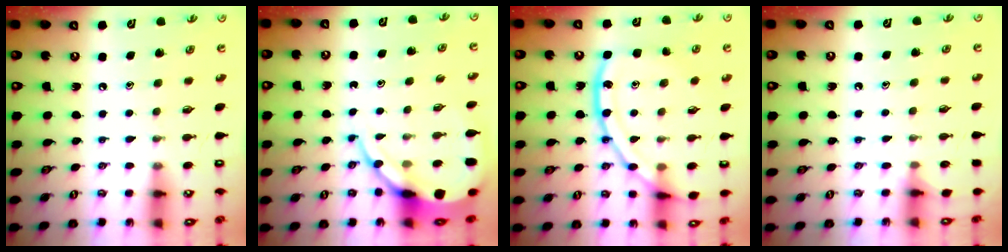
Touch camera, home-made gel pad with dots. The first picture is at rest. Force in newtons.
{"total": 10.6, "press": 10.5, "slide": 1.1}
{"total": 14.9, "press": 14.9, "slide": 0.8}
{"total": 6.0, "press": 6.0, "slide": 0.6}